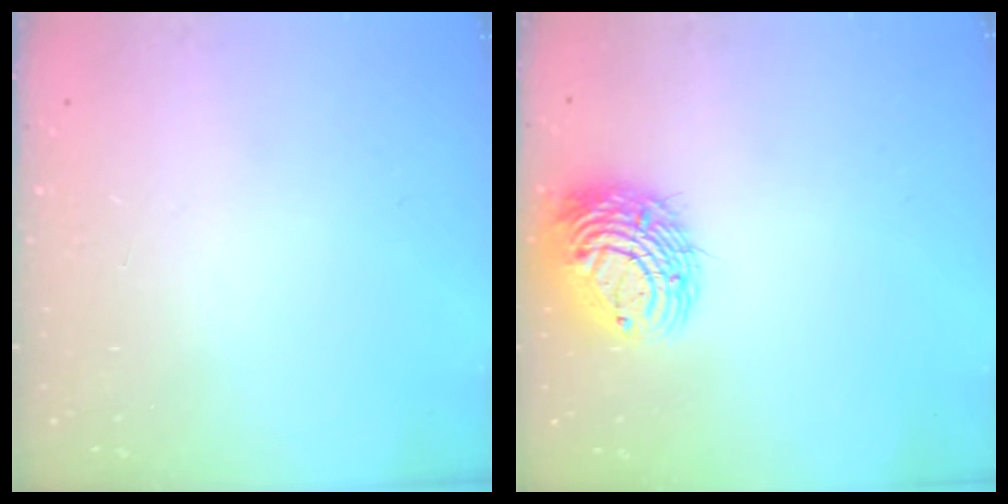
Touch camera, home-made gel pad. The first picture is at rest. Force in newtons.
{"total": 13.0, "press": 12.9, "slide": 1.6}